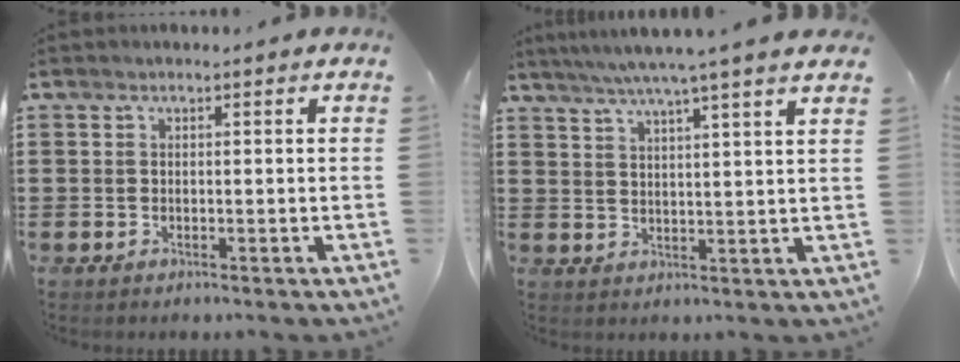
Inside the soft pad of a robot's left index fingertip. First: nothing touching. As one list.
[{"total": 5.4, "force": [4.4, -0.9, 3.0], "torque": [-0.070, -0.016, 0.075]}]